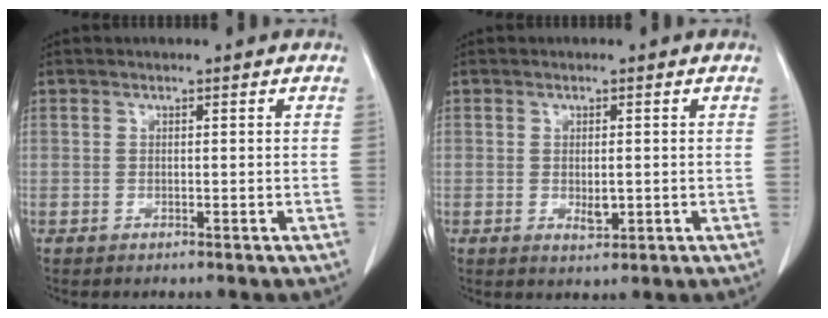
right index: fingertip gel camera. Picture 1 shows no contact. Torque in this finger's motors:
{"motor_torque": [0.23, 0.14, 0.17, 0.04]}